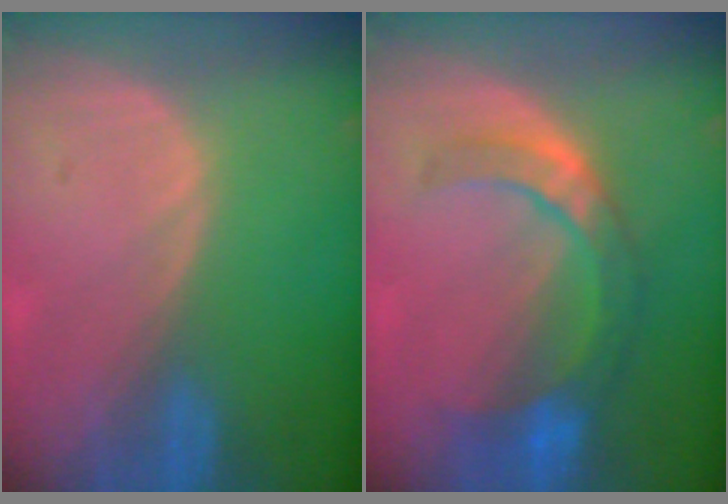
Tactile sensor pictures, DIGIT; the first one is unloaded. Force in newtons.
{"total": 7.7, "press": 7.3, "slide": 2.4}